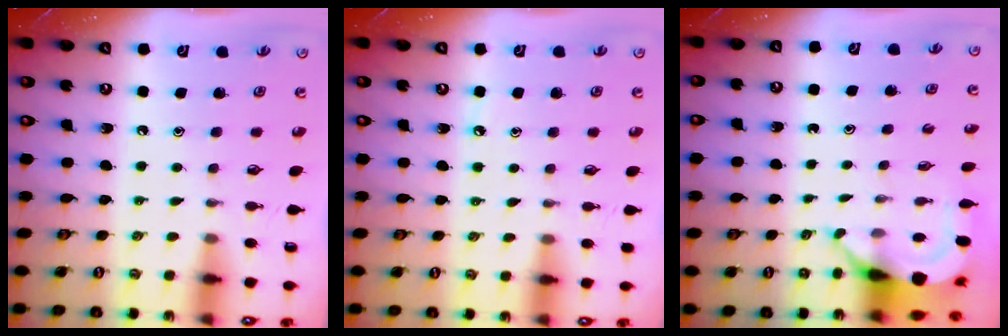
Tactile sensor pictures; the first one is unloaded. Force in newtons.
{"total": 2.9, "press": 2.8, "slide": 0.4}
{"total": 5.0, "press": 5.0, "slide": 0.6}